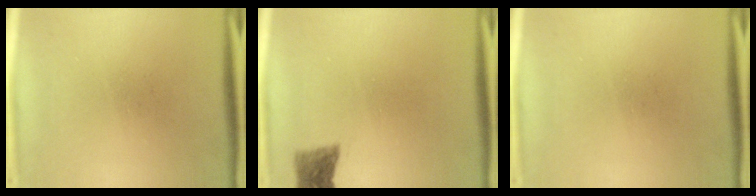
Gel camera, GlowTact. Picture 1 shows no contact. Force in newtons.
{"total": 2.8}
{"total": 0.0}